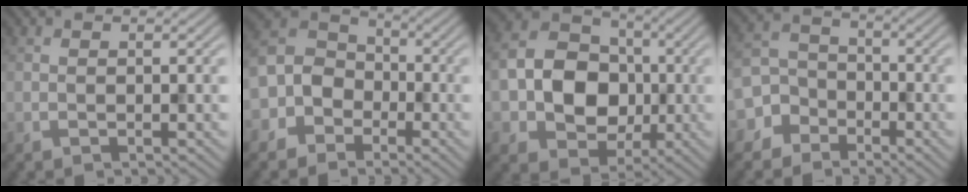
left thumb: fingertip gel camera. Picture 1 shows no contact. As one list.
[{"total": 8.5, "force": [-3.2, 7.1, 3.2], "torque": [-0.092, -0.008, -0.097]}, {"total": 11.6, "force": [-1.3, 9.2, 7.0], "torque": [-0.152, -0.005, -0.041]}, {"total": 7.1, "force": [-3.7, 5.8, 1.4], "torque": [-0.043, -0.004, -0.105]}]